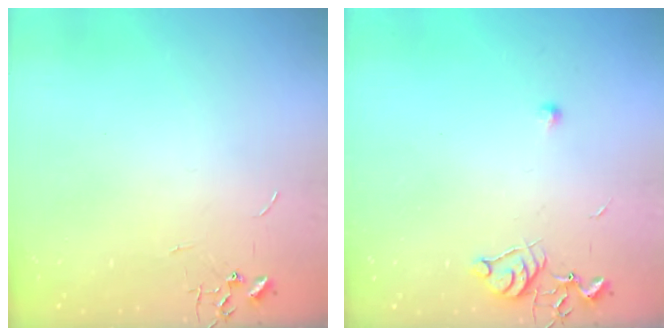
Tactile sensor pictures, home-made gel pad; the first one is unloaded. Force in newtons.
{"total": 6.3, "press": 6.2, "slide": 0.8}